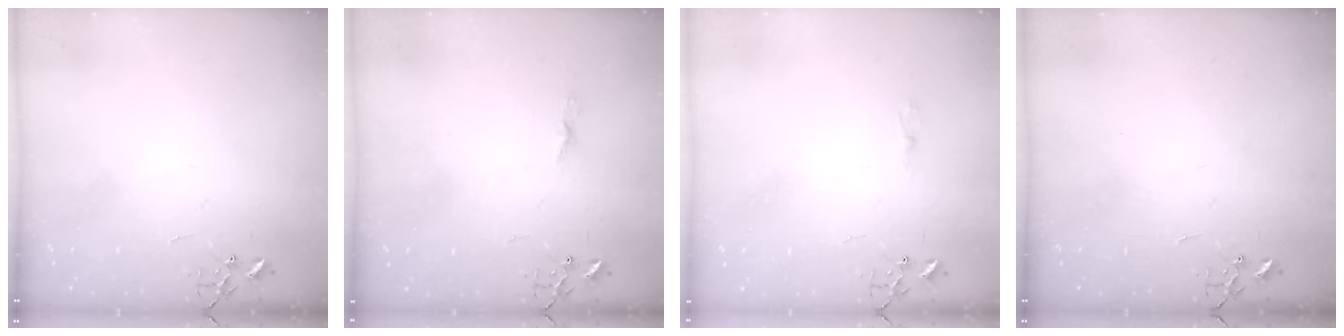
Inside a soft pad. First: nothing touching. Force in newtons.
{"total": 3.8, "press": 3.7, "slide": 0.3}
{"total": 2.5, "press": 2.5, "slide": 0.3}
{"total": 0.0}